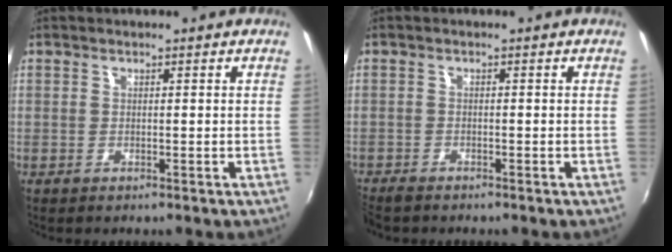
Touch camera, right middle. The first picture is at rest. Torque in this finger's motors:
{"motor_torque": [1.03, -1.05, 0.19, 0.08]}